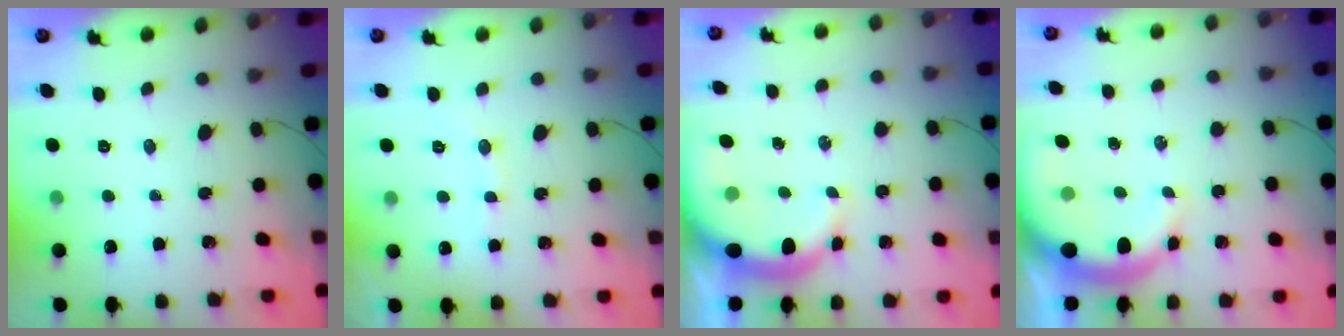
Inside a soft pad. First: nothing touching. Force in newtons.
{"total": 6.8, "press": 6.8, "slide": 0.9}
{"total": 8.5, "press": 8.3, "slide": 1.7}
{"total": 9.6, "press": 9.4, "slide": 1.8}